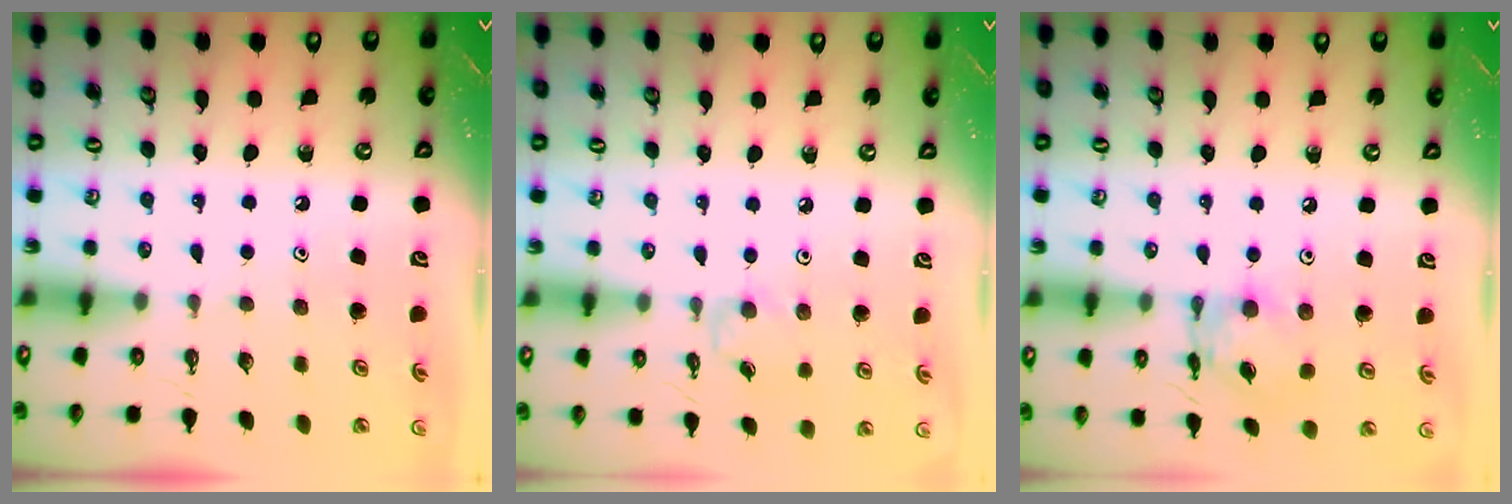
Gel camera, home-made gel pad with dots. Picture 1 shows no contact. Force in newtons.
{"total": 1.9, "press": 1.9, "slide": 0.4}
{"total": 8.8, "press": 8.8, "slide": 0.4}